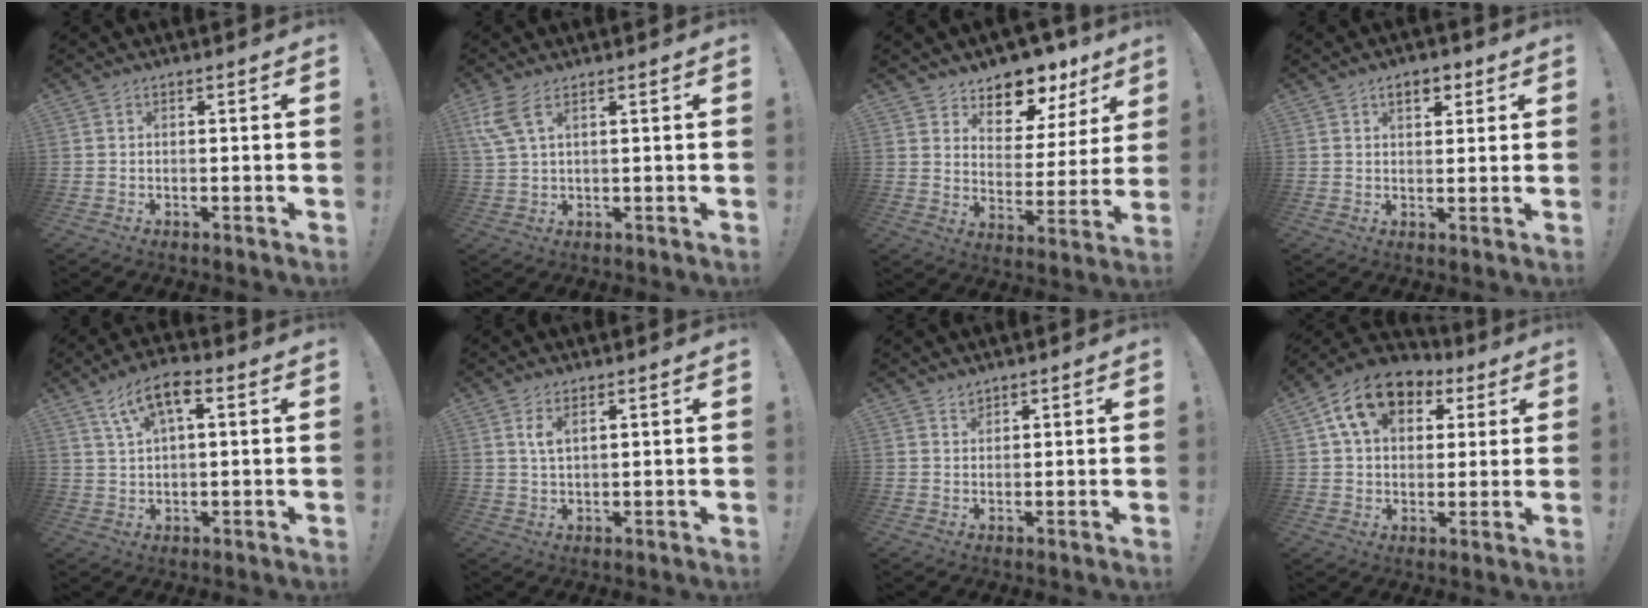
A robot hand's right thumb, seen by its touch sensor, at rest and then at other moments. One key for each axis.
{"total": 6.7, "fx": 3.6, "fy": 2.1, "fz": 5.3, "tx": -0.114, "ty": -0.008, "tz": 0.068}
{"total": 10.4, "fx": 8.8, "fy": 4.9, "fz": 2.8, "tx": -0.034, "ty": -0.085, "tz": 0.157}
{"total": 5.0, "fx": 2.5, "fy": 2.9, "fz": 3.1, "tx": -0.046, "ty": 0.003, "tz": 0.043}
{"total": 9.3, "fx": 4.1, "fy": 3.9, "fz": 7.3, "tx": -0.132, "ty": -0.001, "tz": 0.078}
{"total": 3.3, "fx": 1.9, "fy": 1.1, "fz": 2.4, "tx": -0.038, "ty": -0.011, "tz": 0.032}
{"total": 1.8, "fx": 1.5, "fy": 0.9, "fz": 0.4, "tx": 0.003, "ty": -0.010, "tz": 0.027}
{"total": 14.3, "fx": 6.3, "fy": 10.2, "fz": 7.7, "tx": -0.128, "ty": -0.014, "tz": 0.121}